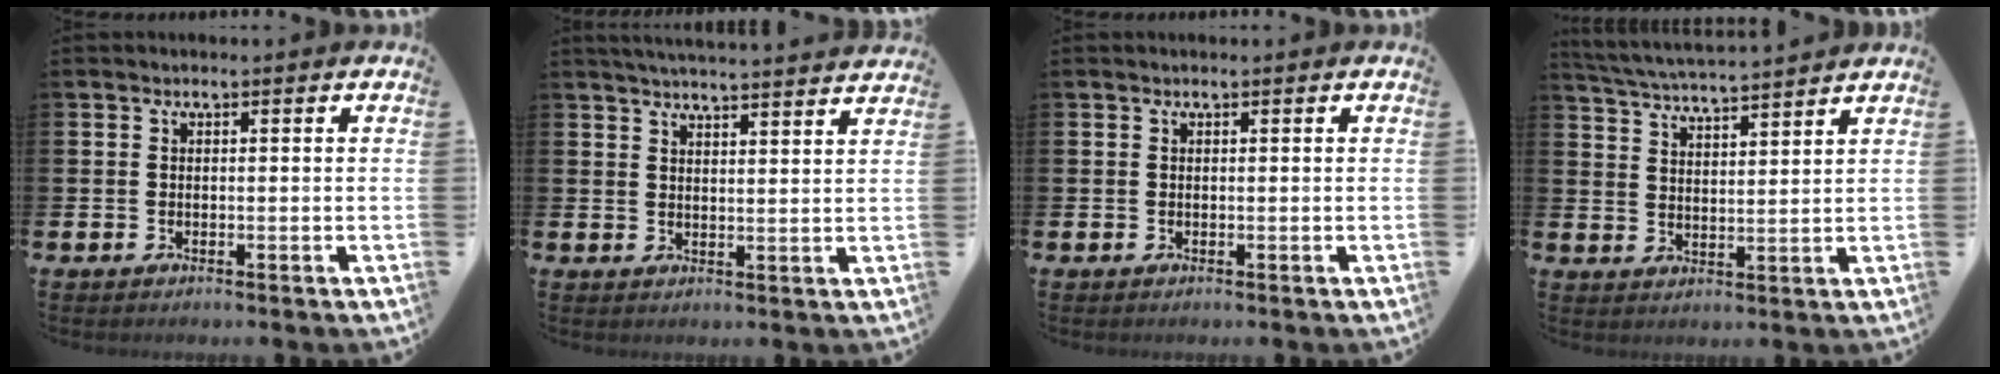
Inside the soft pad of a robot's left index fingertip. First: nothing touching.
{"total": 4.3, "force": [4.2, -0.6, 0.3], "torque": [-0.013, -0.027, 0.075]}
{"total": 0.0}
{"total": 5.0, "force": [4.9, -0.1, 0.7], "torque": [-0.036, -0.033, 0.087]}